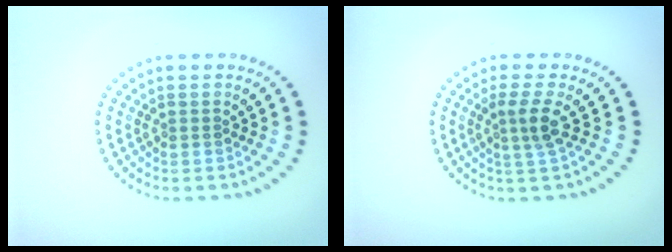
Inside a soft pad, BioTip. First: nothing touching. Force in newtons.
{"total": 2.4, "press": 1.8, "slide": 1.6}